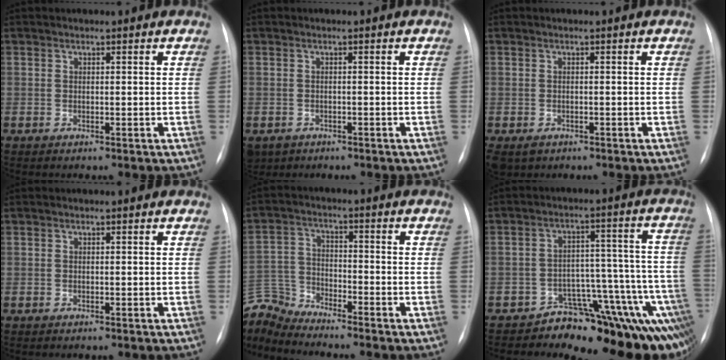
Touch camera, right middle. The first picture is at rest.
{"total": 4.4, "force": [-2.7, 3.3, 1.0], "torque": [-0.016, 0.001, -0.039]}
{"total": 3.6, "force": [-2.1, 2.6, 1.3], "torque": [-0.024, -0.004, -0.029]}
{"total": 0.0}
{"total": 8.9, "force": [-8.9, 0.0, 0.3], "torque": [-0.021, 0.016, -0.178]}
{"total": 13.5, "force": [-11.1, 4.2, 6.4], "torque": [-0.018, 0.072, -0.142]}